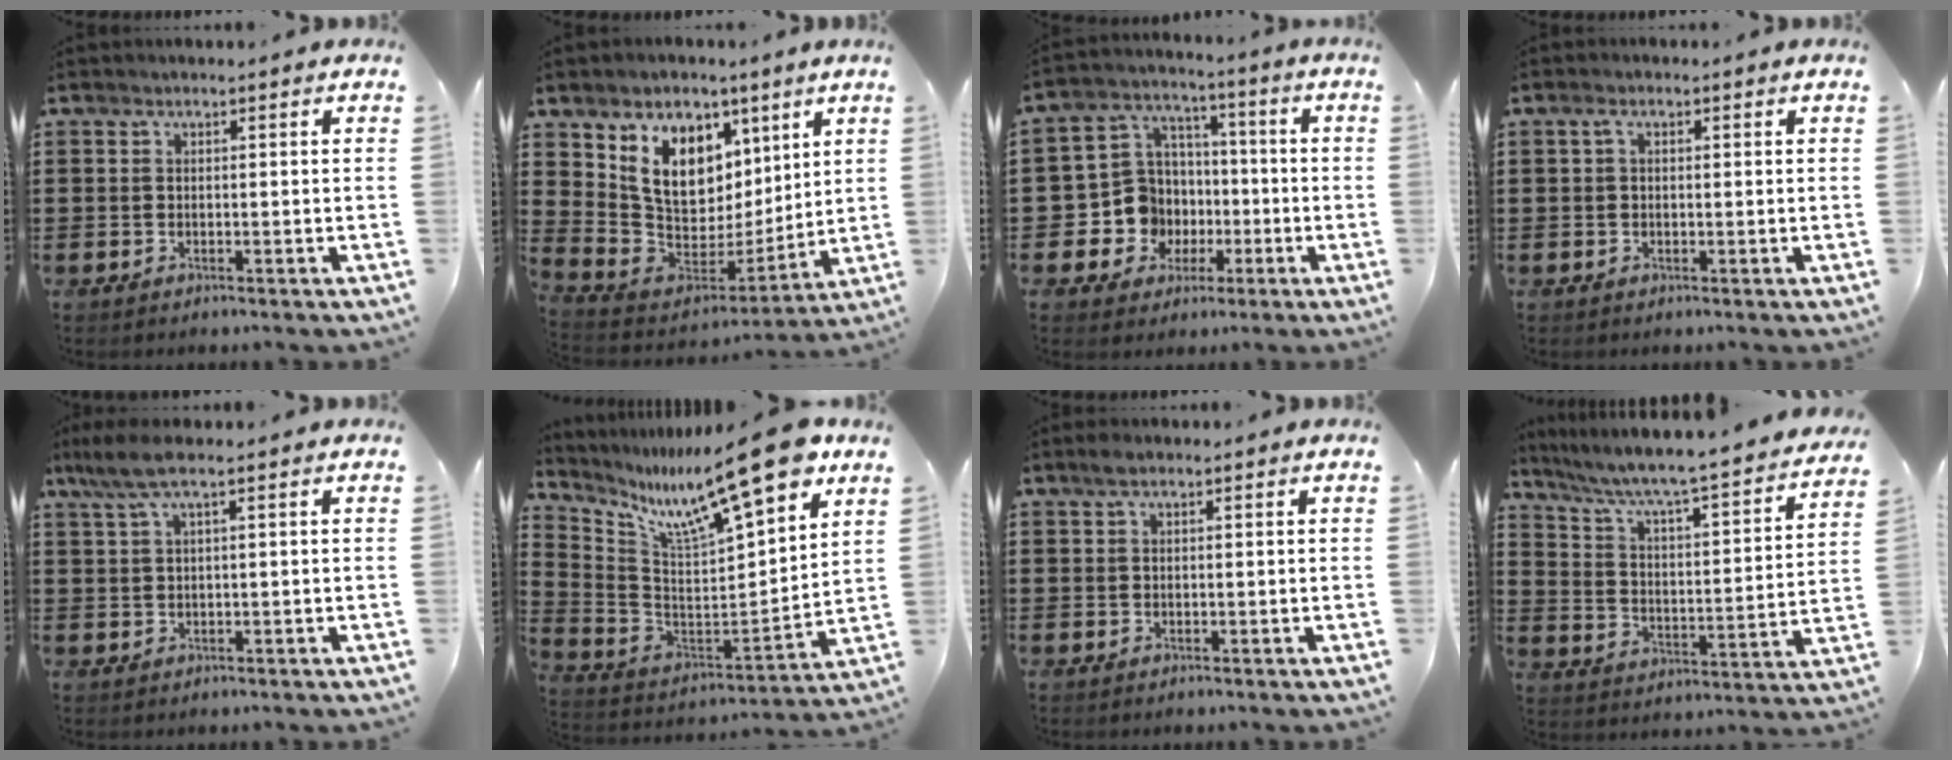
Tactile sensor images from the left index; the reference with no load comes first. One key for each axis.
{"total": 11.0, "fx": 5.9, "fy": 7.8, "fz": 5.2, "tx": -0.130, "ty": -0.032, "tz": 0.118}
{"total": 9.4, "fx": -1.3, "fy": 9.1, "fz": 2.1, "tx": -0.099, "ty": 0.002, "tz": -0.017}
{"total": 1.6, "fx": 0.2, "fy": 0.8, "fz": 1.3, "tx": -0.028, "ty": 0.007, "tz": 0.002}
{"total": 4.0, "fx": 1.6, "fy": 0.5, "fz": 3.6, "tx": -0.086, "ty": -0.002, "tz": 0.023}
{"total": 15.4, "fx": 11.2, "fy": 2.0, "fz": 10.4, "tx": -0.197, "ty": -0.077, "tz": 0.180}
{"total": 1.1, "fx": 0.5, "fy": 0.3, "fz": 0.9, "tx": -0.018, "ty": 0.003, "tz": 0.009}
{"total": 4.6, "fx": 3.9, "fy": 0.0, "fz": 2.5, "tx": -0.070, "ty": -0.045, "tz": 0.053}